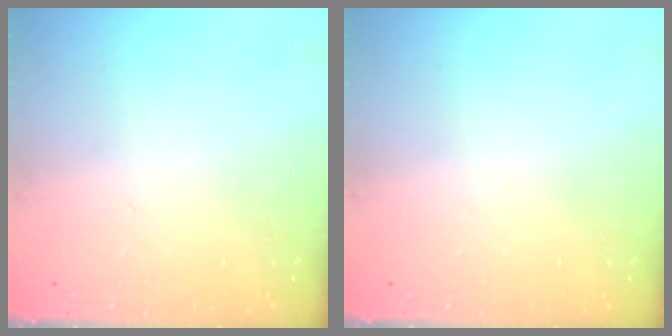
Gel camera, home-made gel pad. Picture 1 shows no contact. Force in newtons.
{"total": 0.0}